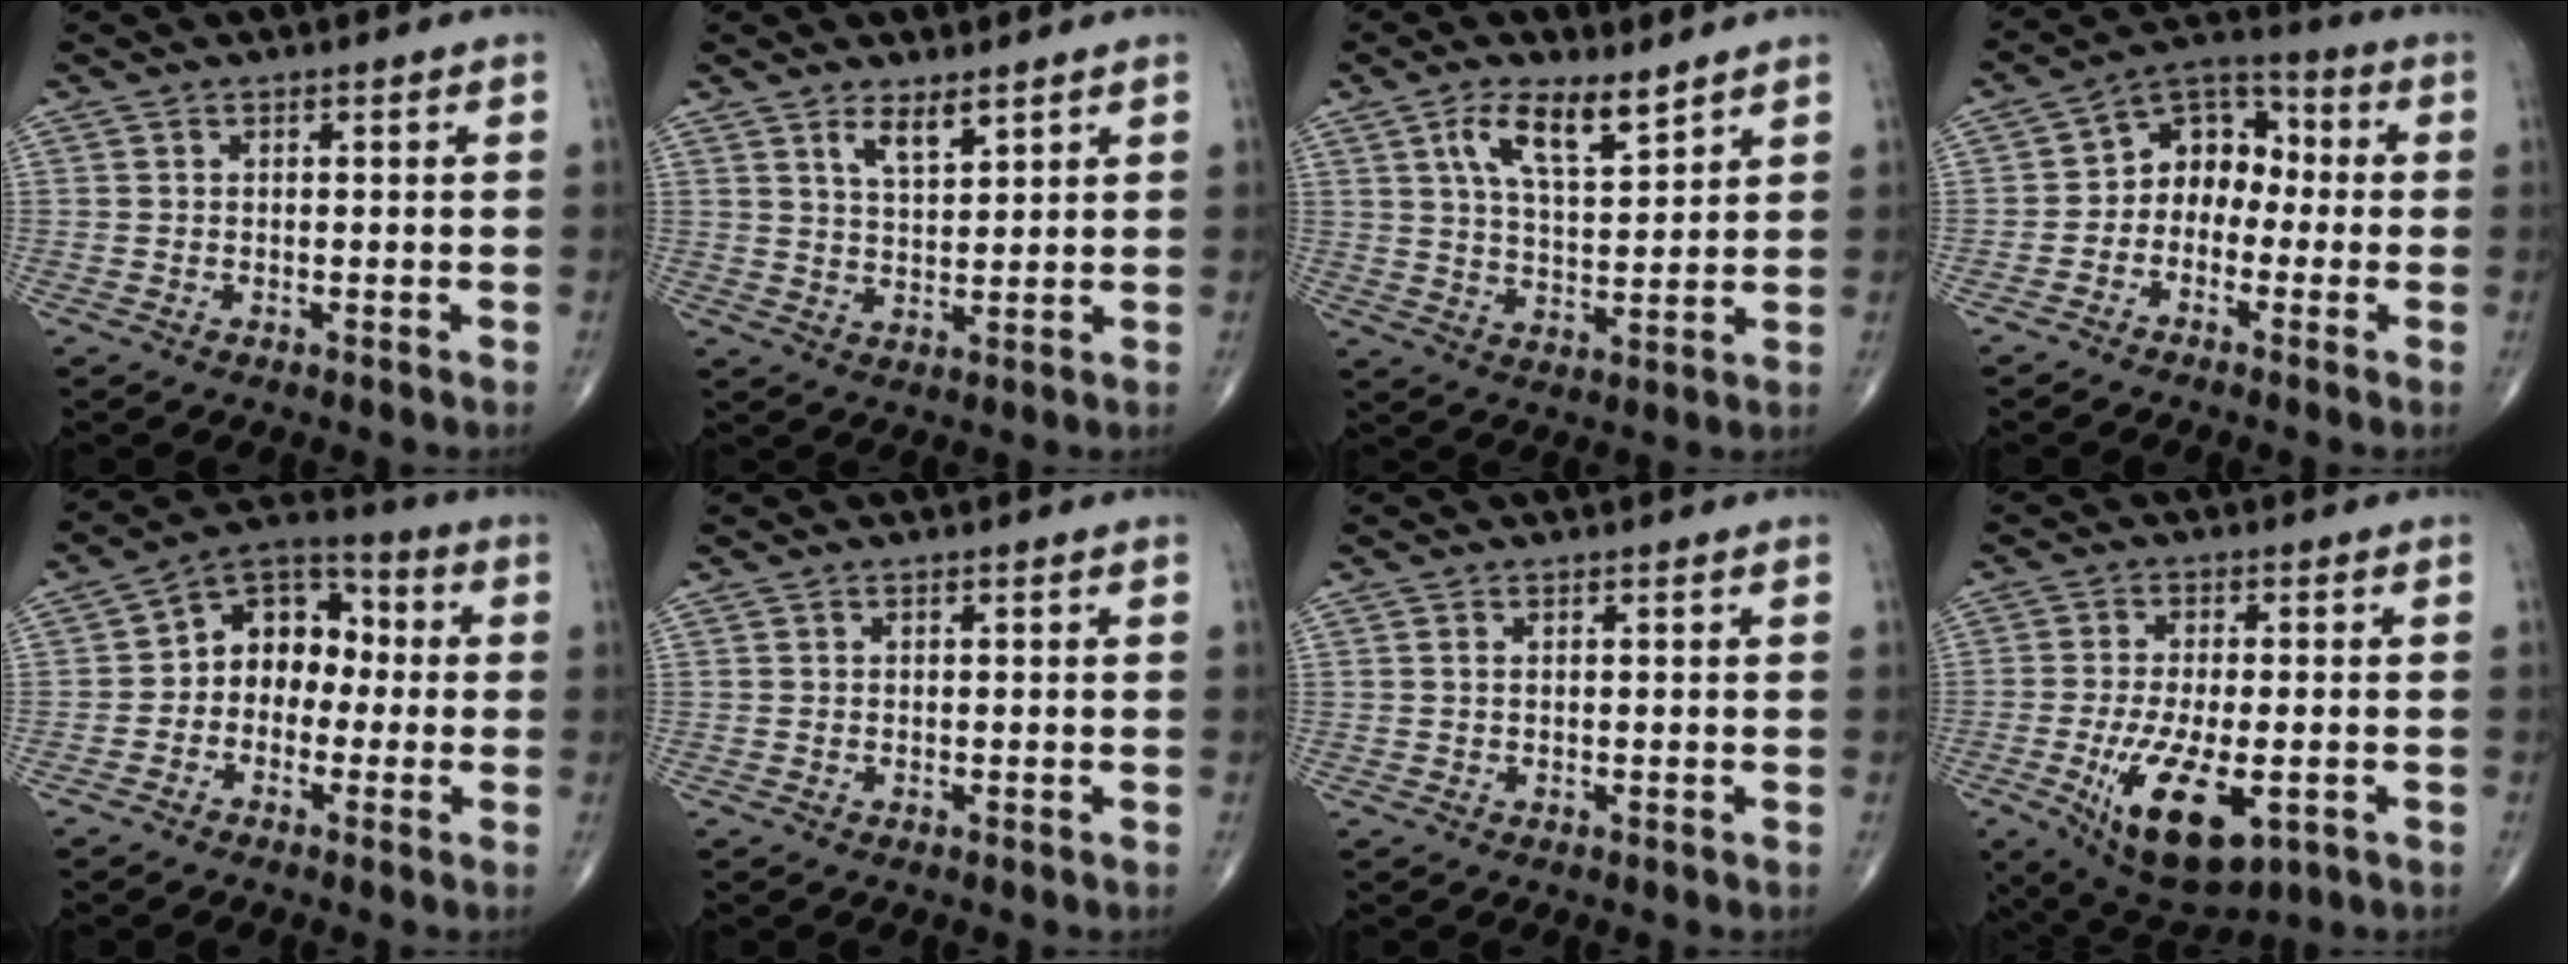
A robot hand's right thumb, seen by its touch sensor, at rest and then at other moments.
{"total": 4.9, "force": [3.2, 1.7, 3.2], "torque": [-0.048, -0.026, 0.061]}
{"total": 9.5, "force": [5.6, 3.5, 6.8], "torque": [-0.113, -0.031, 0.107]}
{"total": 9.1, "force": [-1.4, 7.2, 5.5], "torque": [-0.045, 0.043, -0.047]}
{"total": 10.3, "force": [-0.7, 7.9, 6.5], "torque": [-0.057, 0.044, -0.033]}
{"total": 0.0}
{"total": 0.5, "force": [0.2, 0.3, 0.4], "torque": [-0.012, 0.005, 0.004]}
{"total": 14.4, "force": [-4.6, 6.1, 12.1], "torque": [-0.209, -0.011, -0.061]}